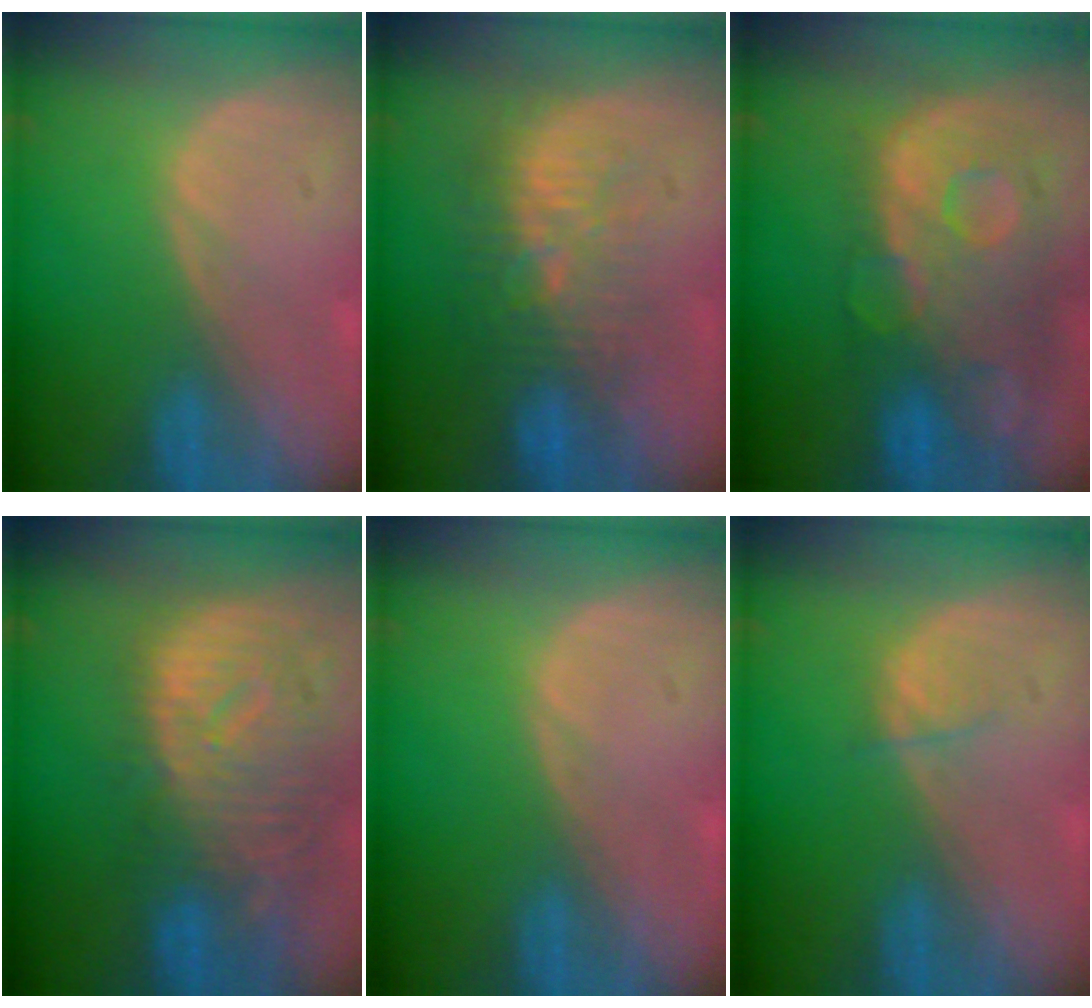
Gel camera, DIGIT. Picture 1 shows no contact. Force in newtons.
{"total": 9.3, "press": 8.8, "slide": 3.0}
{"total": 12.5, "press": 10.3, "slide": 7.0}
{"total": 12.2, "press": 10.5, "slide": 6.2}
{"total": 0.0}
{"total": 1.6, "press": 1.5, "slide": 0.2}